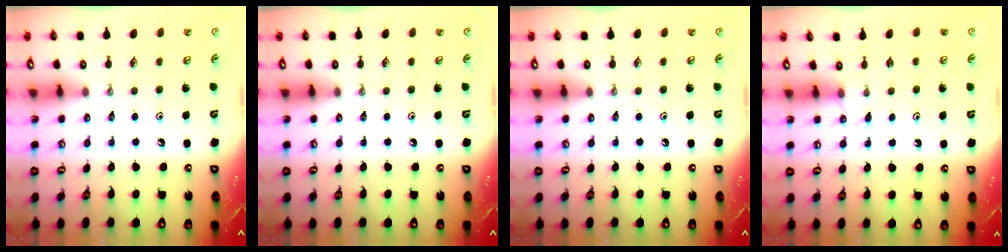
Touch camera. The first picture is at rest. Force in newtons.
{"total": 0.0}
{"total": 0.0}
{"total": 3.2, "press": 3.2, "slide": 0.3}